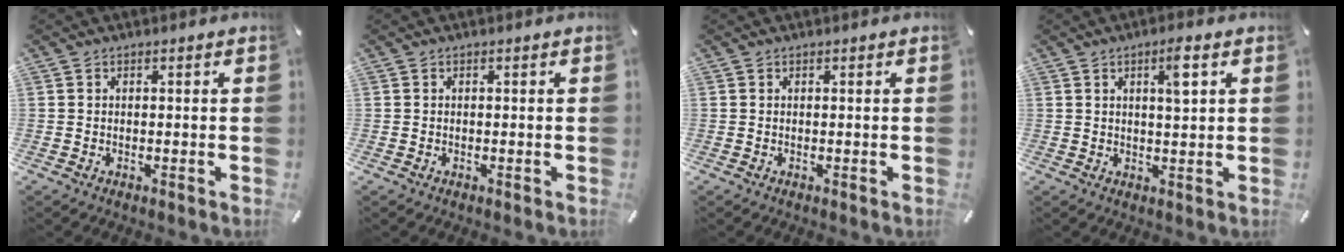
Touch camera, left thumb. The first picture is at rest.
{"total": 0.0}
{"total": 0.0}
{"total": 4.9, "force": [1.9, 0.9, 4.4], "torque": [-0.074, -0.004, 0.026]}